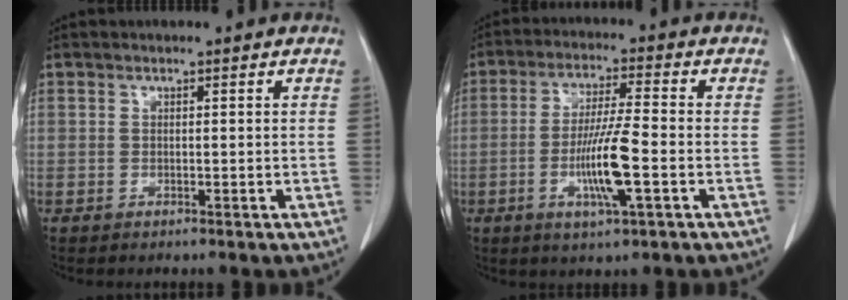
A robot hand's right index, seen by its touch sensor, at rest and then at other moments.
{"total": 9.2, "force": [-2.5, 0.2, 8.8], "torque": [-0.167, -0.008, -0.047]}